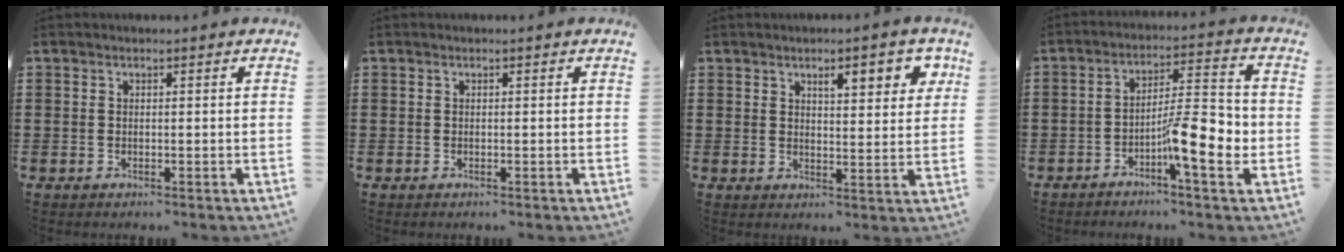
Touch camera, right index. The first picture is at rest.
{"total": 0.0}
{"total": 5.4, "force": [2.8, 1.7, 4.3], "torque": [-0.059, -0.004, 0.040]}
{"total": 9.7, "force": [-3.5, 1.9, 8.8], "torque": [-0.143, -0.001, -0.062]}